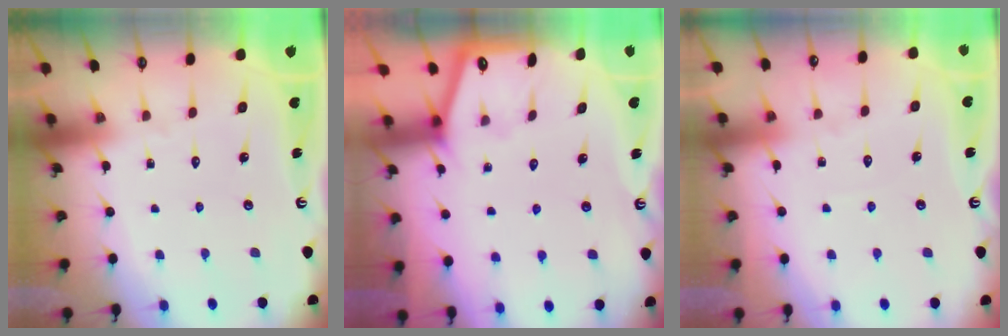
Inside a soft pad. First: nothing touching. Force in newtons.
{"total": 1.3, "press": 1.2, "slide": 0.2}
{"total": 4.4, "press": 4.3, "slide": 0.7}